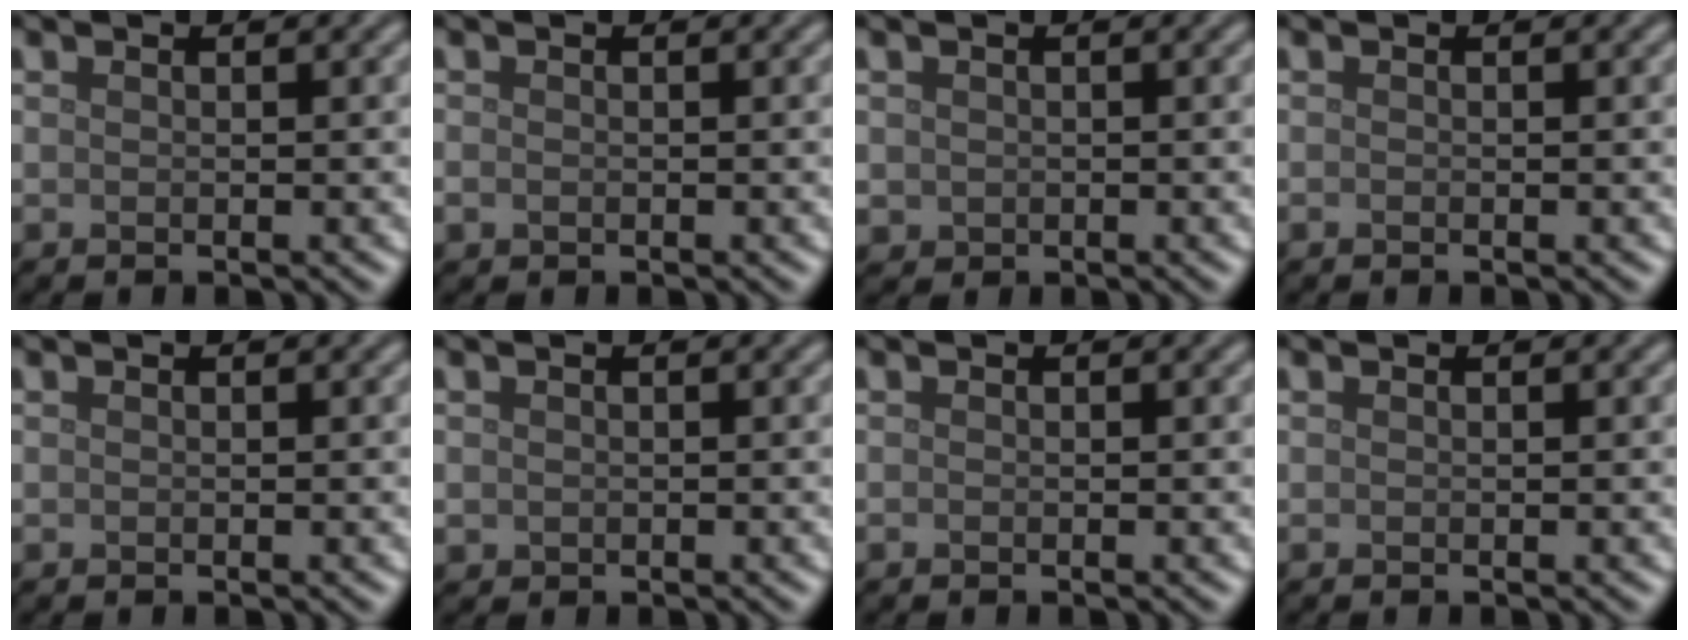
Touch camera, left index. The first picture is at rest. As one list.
[{"total": 0.7, "force": [-0.2, 0.6, 0.3], "torque": [-0.005, -0.004, -0.005]}, {"total": 1.0, "force": [0.1, 1.0, 0.2], "torque": [0.001, -0.003, 0.000]}, {"total": 0.0}, {"total": 0.0}, {"total": 0.7, "force": [0.0, 0.7, 0.1], "torque": [0.001, -0.002, -0.001]}, {"total": 0.0}, {"total": 0.0}]